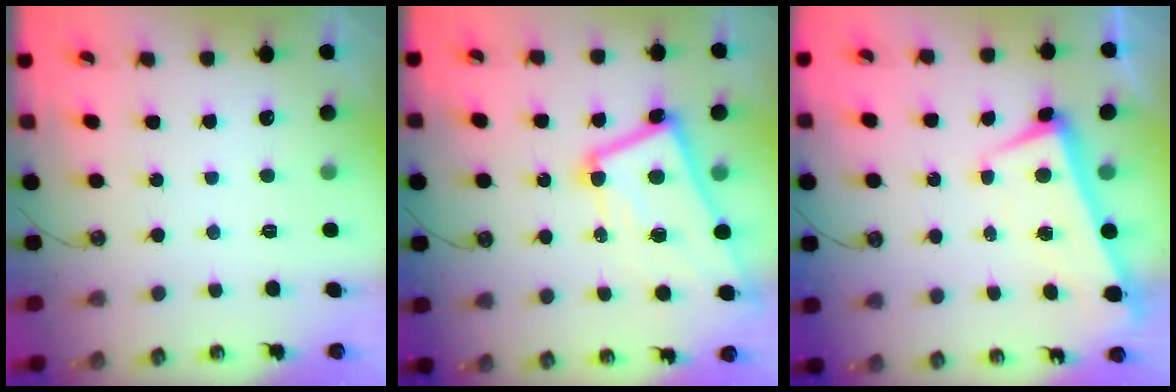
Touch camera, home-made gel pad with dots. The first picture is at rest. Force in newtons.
{"total": 12.1, "press": 12.1, "slide": 1.0}
{"total": 2.0, "press": 1.8, "slide": 0.8}